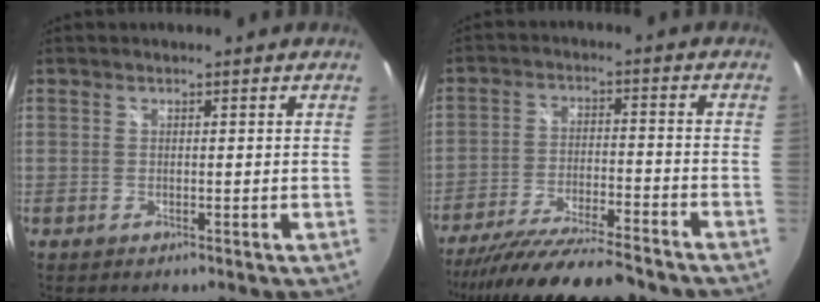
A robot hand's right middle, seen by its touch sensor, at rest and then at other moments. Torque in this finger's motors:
{"motor_torque": [1.11, -1.03, 0.44, 0.18]}